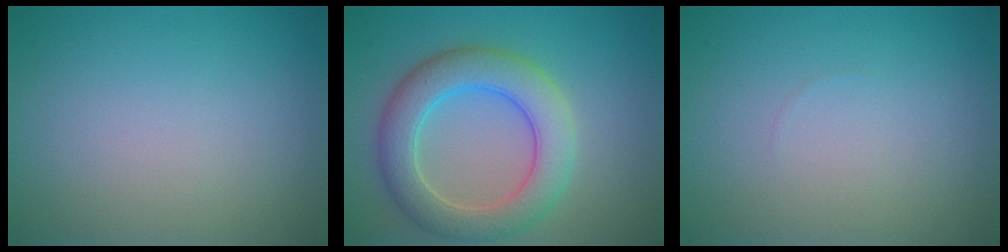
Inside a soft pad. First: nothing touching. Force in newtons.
{"total": 6.3, "press": 6.3, "slide": 0.5}
{"total": 0.0}